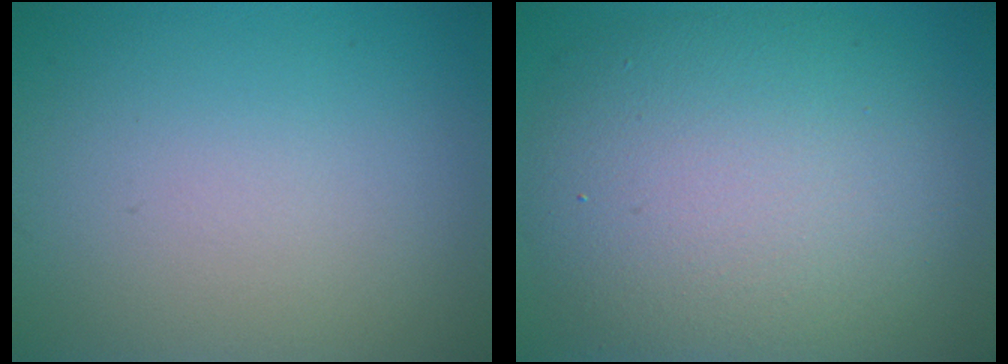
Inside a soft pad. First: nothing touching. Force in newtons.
{"total": 10.7, "press": 10.6, "slide": 0.5}